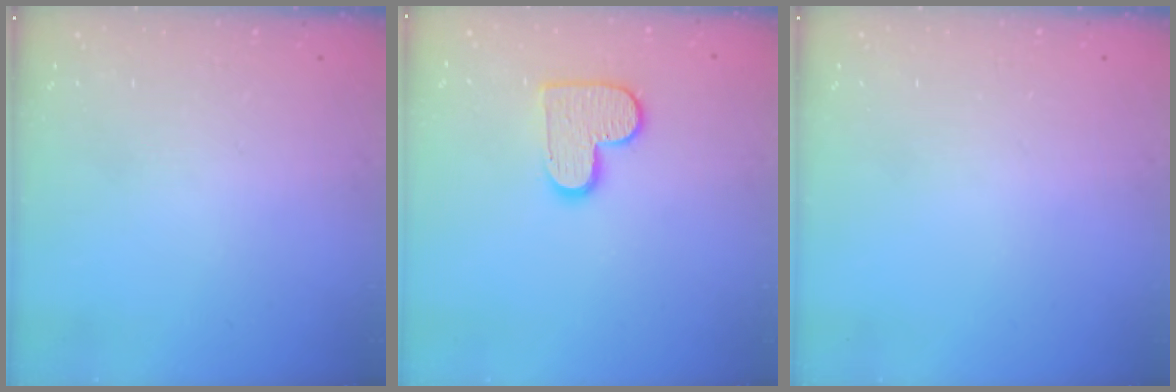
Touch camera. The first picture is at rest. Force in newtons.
{"total": 11.4, "press": 11.3, "slide": 0.6}
{"total": 0.0}